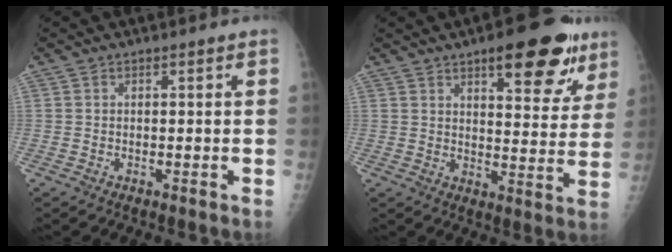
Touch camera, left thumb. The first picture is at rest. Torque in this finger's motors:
{"motor_torque": [1.65, 1.44, 1.24, -0.76, 0.21]}